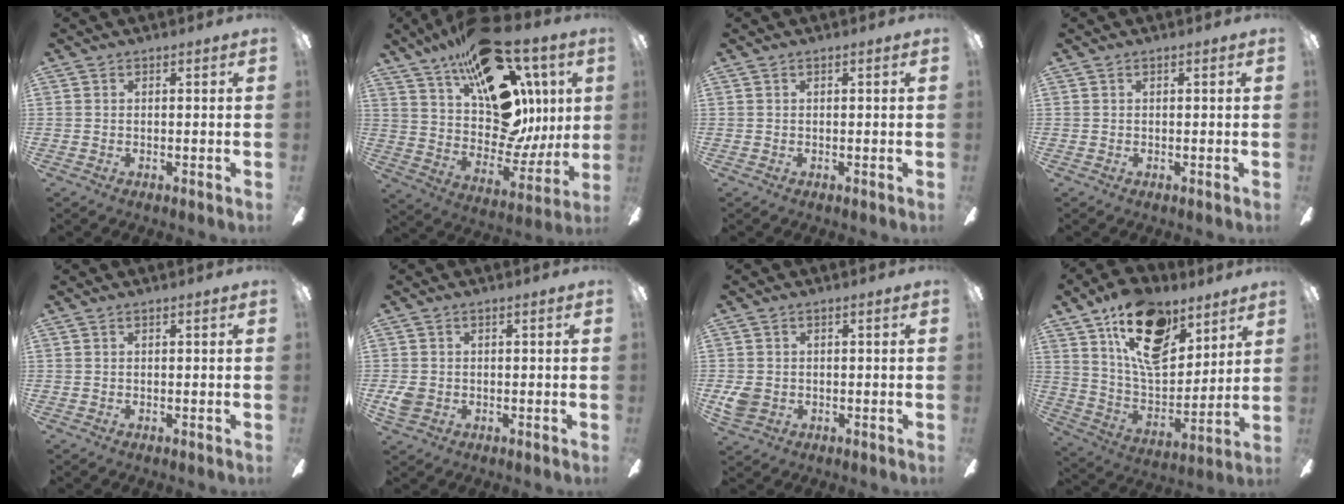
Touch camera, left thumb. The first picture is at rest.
{"total": 25.1, "force": [12.8, 13.8, 16.6], "torque": [-0.245, -0.082, 0.237]}
{"total": 0.0}
{"total": 0.0}
{"total": 0.0}
{"total": 3.2, "force": [-0.7, 2.5, 1.9], "torque": [-0.029, 0.003, -0.014]}
{"total": 3.9, "force": [-0.5, 3.2, 2.2], "torque": [-0.036, 0.003, -0.008]}
{"total": 20.4, "force": [12.2, 10.9, 12.3], "torque": [-0.200, -0.058, 0.216]}